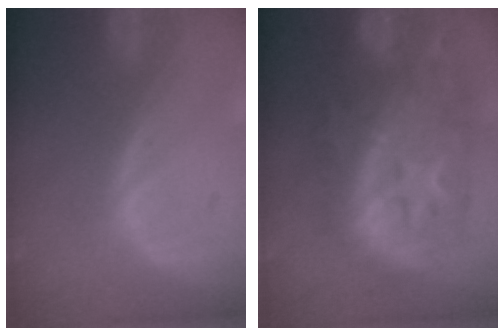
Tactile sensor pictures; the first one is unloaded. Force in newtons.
{"total": 12.4, "press": 12.3, "slide": 1.0}